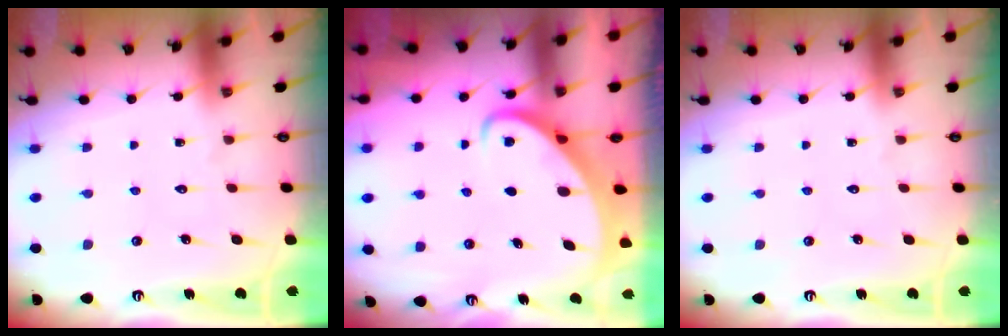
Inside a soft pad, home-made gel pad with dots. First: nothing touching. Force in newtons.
{"total": 2.6, "press": 2.6, "slide": 0.3}
{"total": 0.0}